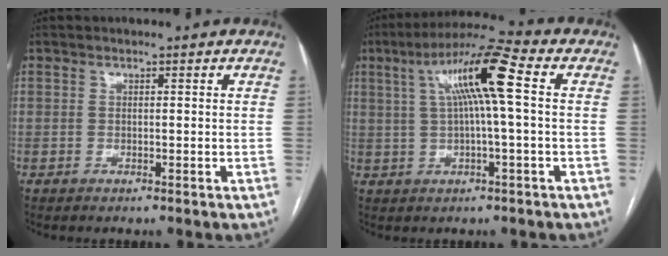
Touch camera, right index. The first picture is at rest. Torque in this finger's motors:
{"motor_torque": [0.88, -0.15, 0.42, 0.10]}